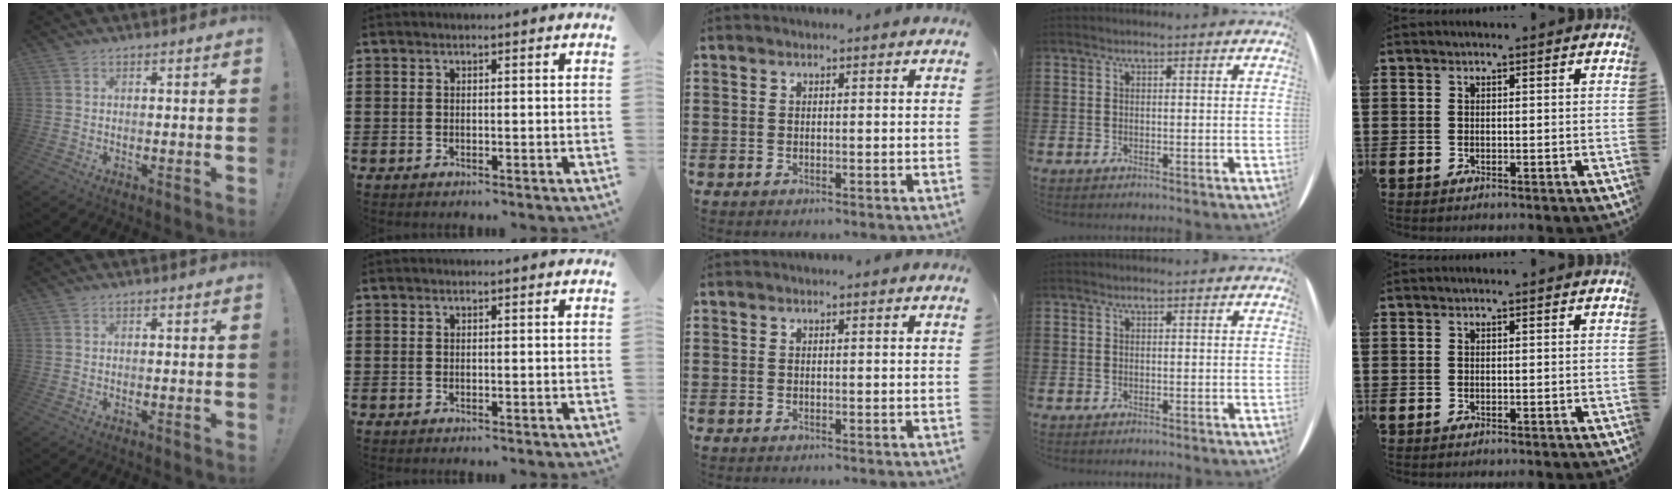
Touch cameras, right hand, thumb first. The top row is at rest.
{}